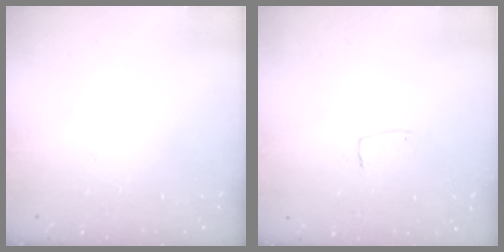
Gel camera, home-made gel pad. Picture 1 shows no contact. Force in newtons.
{"total": 4.3, "press": 4.3, "slide": 0.2}